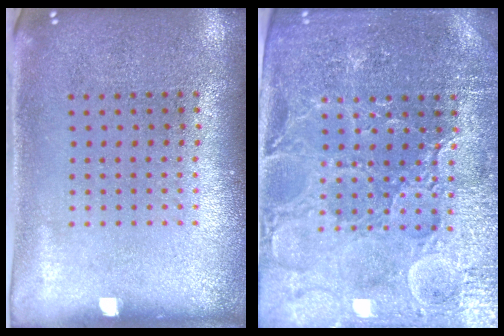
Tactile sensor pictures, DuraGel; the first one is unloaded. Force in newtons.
{"total": 4.3, "press": 4.1, "slide": 1.3}